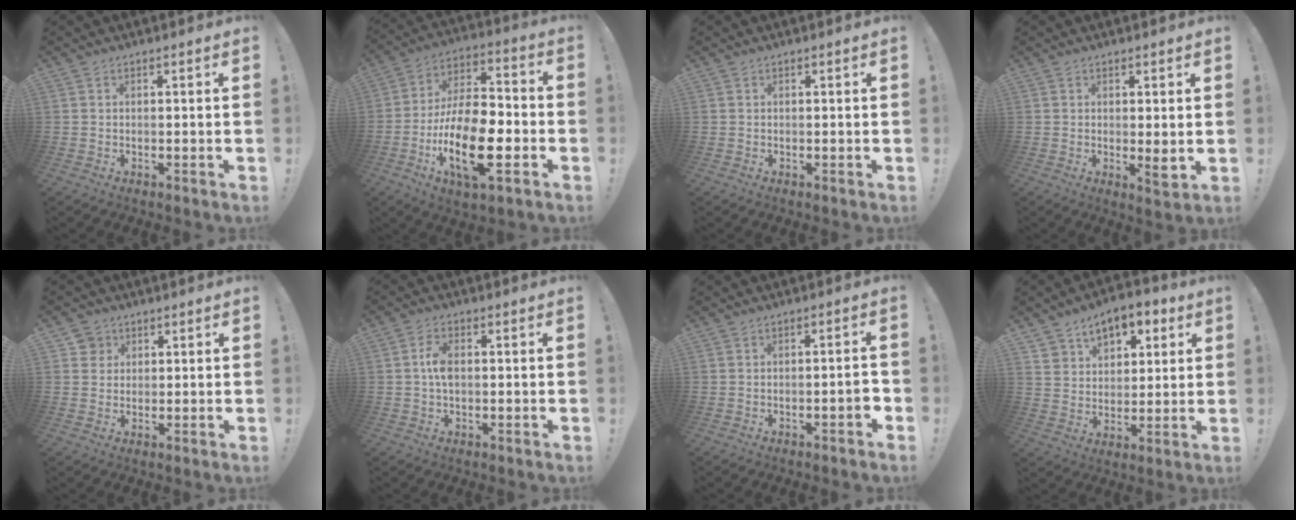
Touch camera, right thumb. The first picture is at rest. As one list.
[{"total": 20.7, "force": [-7.9, 8.7, 17.0], "torque": [-0.330, 0.035, -0.128]}, {"total": 0.0}, {"total": 3.5, "force": [0.5, 0.8, 3.4], "torque": [-0.026, -0.021, 0.007]}, {"total": 3.8, "force": [1.7, 3.4, 0.6], "torque": [-0.010, -0.002, 0.031]}, {"total": 5.0, "force": [0.1, 2.8, 4.1], "torque": [-0.074, 0.005, -0.001]}, {"total": 4.0, "force": [-1.6, 0.6, 3.6], "torque": [-0.055, 0.005, -0.024]}, {"total": 9.9, "force": [5.6, 7.2, 3.8], "torque": [-0.053, -0.029, 0.107]}]